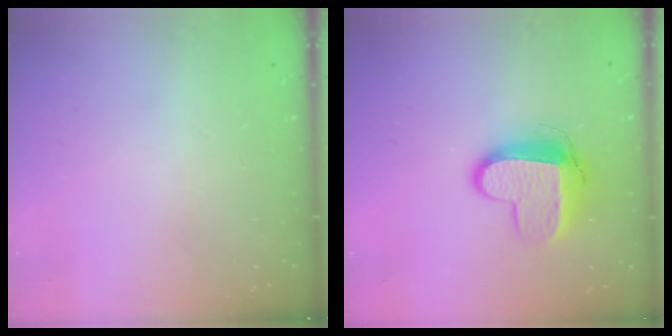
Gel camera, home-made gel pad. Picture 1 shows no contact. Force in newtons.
{"total": 11.6, "press": 11.5, "slide": 1.3}